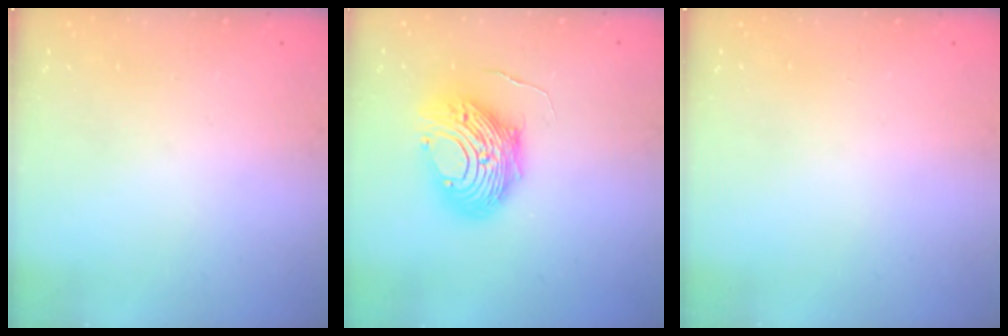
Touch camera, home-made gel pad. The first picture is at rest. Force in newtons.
{"total": 13.5, "press": 13.4, "slide": 1.4}
{"total": 0.0}